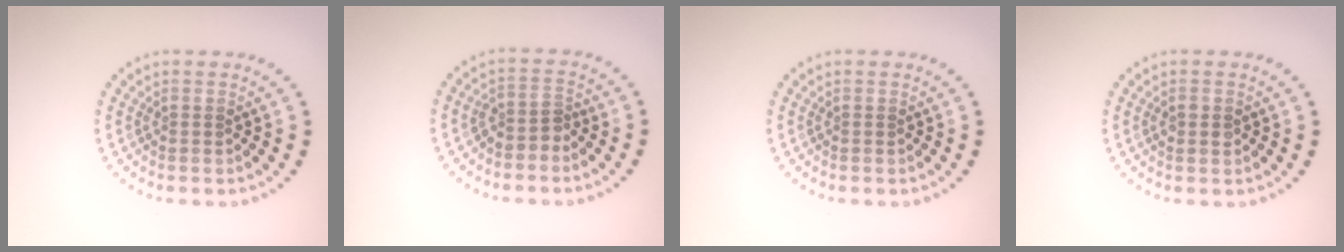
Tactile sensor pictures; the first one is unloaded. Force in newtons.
{"total": 1.9, "press": 1.5, "slide": 1.1}
{"total": 0.0}
{"total": 1.1, "press": 1.1, "slide": 0.1}